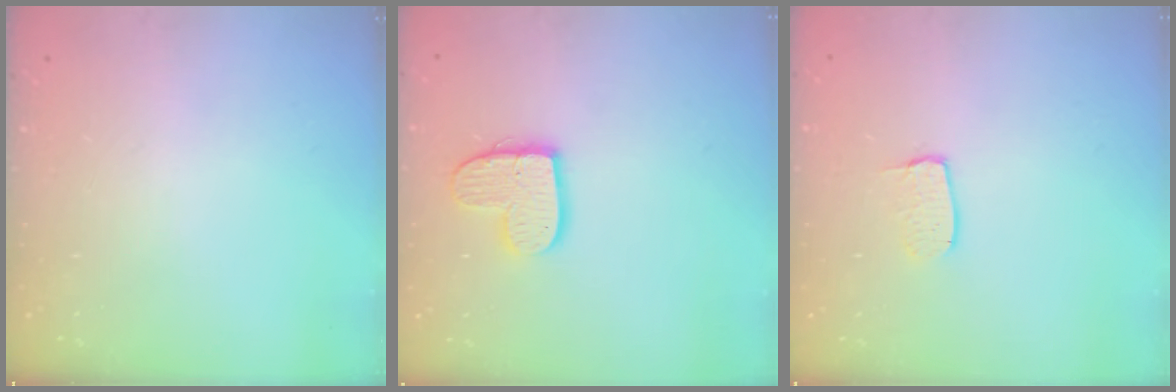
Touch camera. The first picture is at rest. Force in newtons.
{"total": 12.2, "press": 12.1, "slide": 1.1}
{"total": 5.5, "press": 5.5, "slide": 0.2}